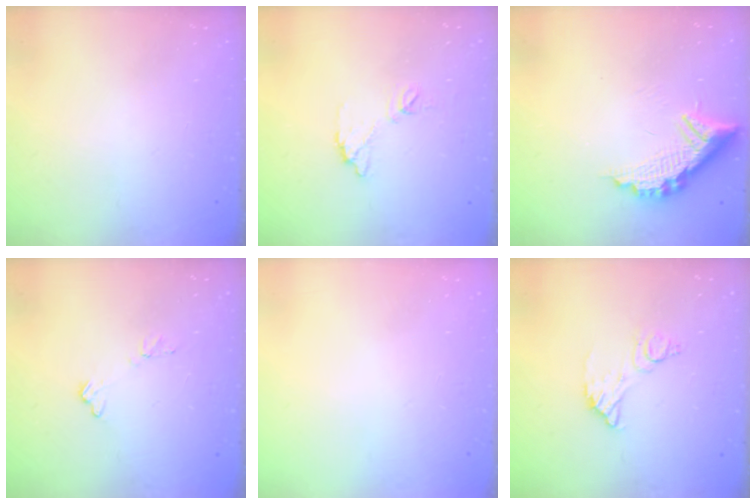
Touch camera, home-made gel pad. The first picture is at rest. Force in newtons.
{"total": 6.5, "press": 6.5, "slide": 0.1}
{"total": 11.8, "press": 11.8, "slide": 0.7}
{"total": 6.9, "press": 6.9, "slide": 0.6}
{"total": 0.0}
{"total": 8.3, "press": 8.3, "slide": 0.6}